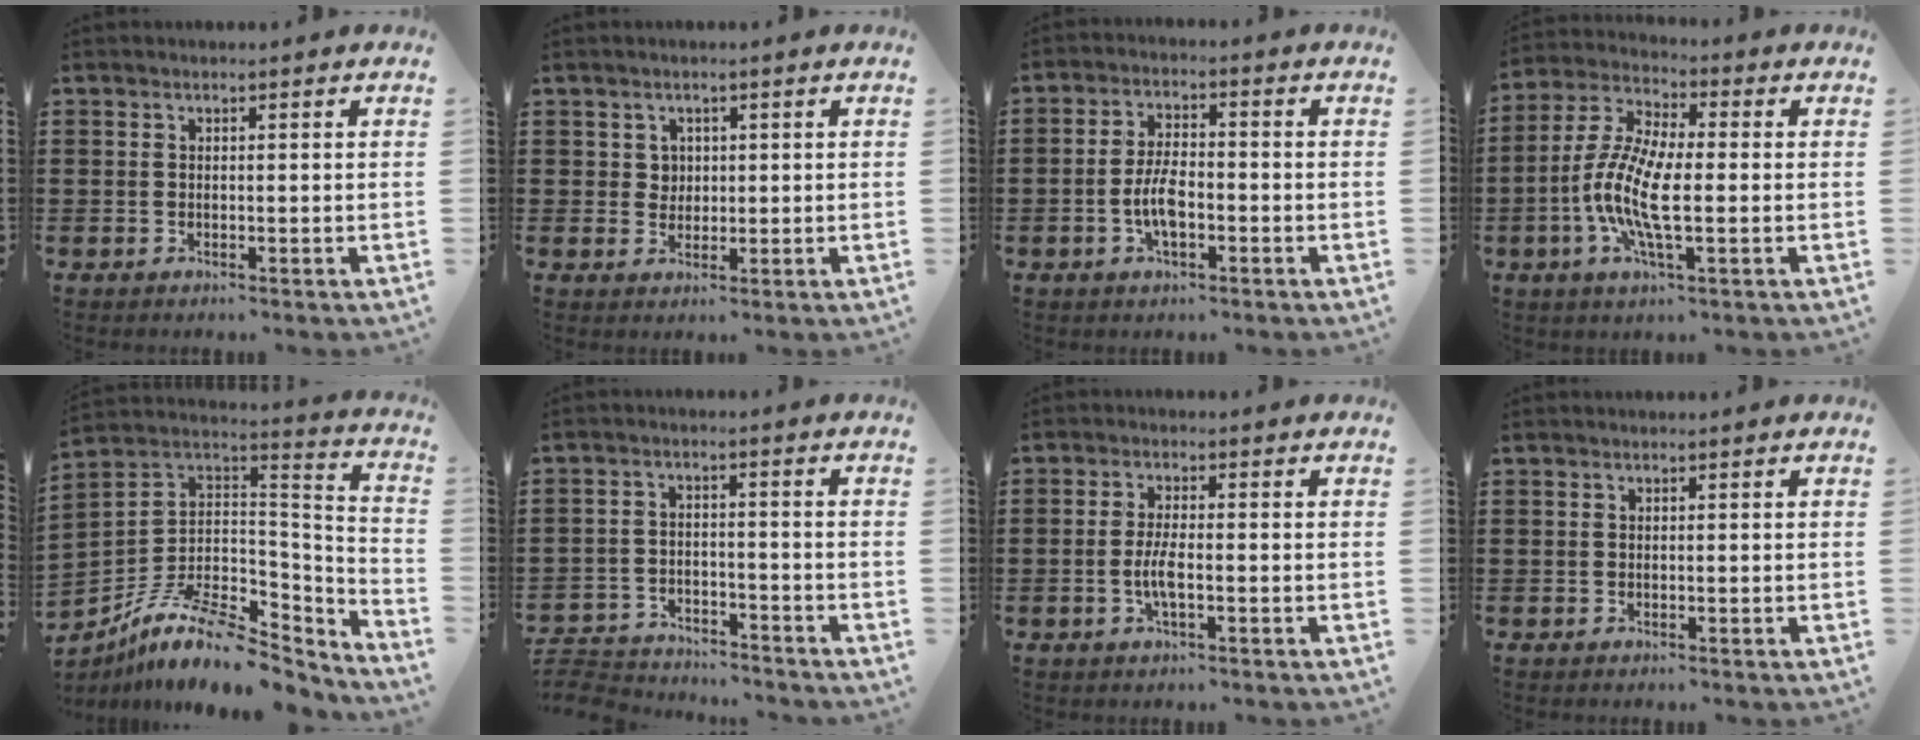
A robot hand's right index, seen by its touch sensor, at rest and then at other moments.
{"total": 2.0, "force": [0.8, 1.8, 0.5], "torque": [-0.017, 0.006, 0.016]}
{"total": 5.5, "force": [-1.6, 2.3, 4.8], "torque": [-0.111, -0.002, -0.035]}
{"total": 10.4, "force": [-2.1, 3.2, 9.6], "torque": [-0.225, -0.017, -0.049]}
{"total": 12.7, "force": [-8.7, 5.0, 7.9], "torque": [-0.158, 0.017, -0.159]}
{"total": 4.7, "force": [-4.7, 0.6, 0.2], "torque": [-0.021, 0.003, -0.101]}
{"total": 3.7, "force": [-1.0, 0.9, 3.5], "torque": [-0.083, -0.007, -0.025]}
{"total": 0.0}